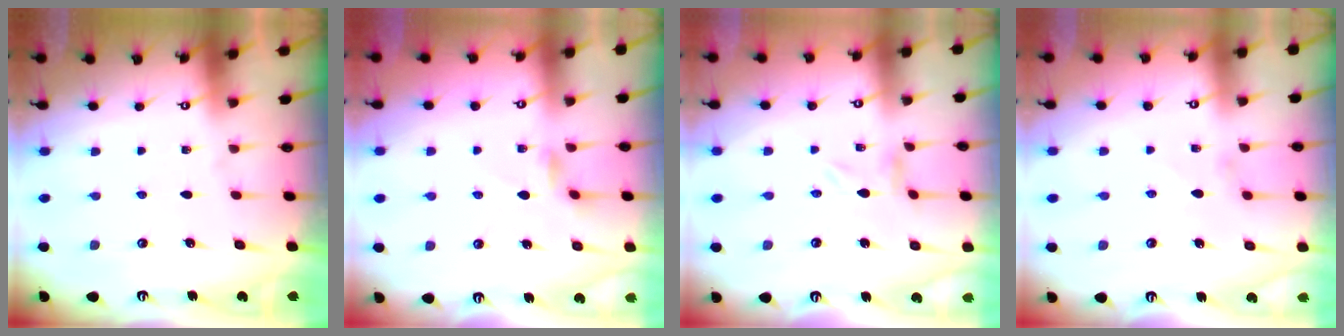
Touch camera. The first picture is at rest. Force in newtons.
{"total": 3.1, "press": 3.1, "slide": 0.5}
{"total": 0.0}
{"total": 0.7, "press": 0.6, "slide": 0.3}